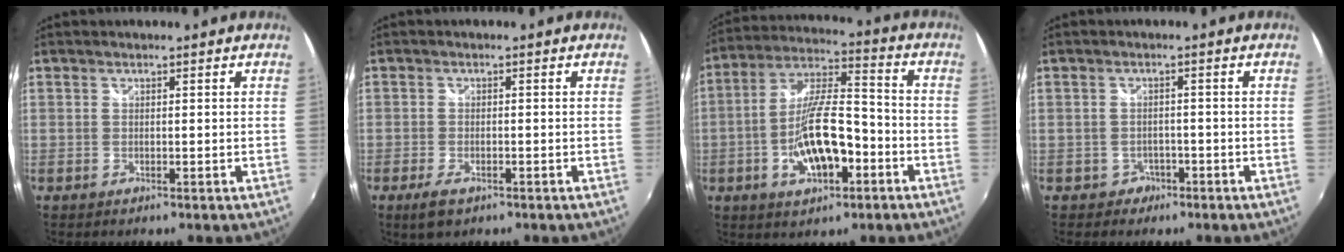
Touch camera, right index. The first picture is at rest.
{"total": 3.9, "force": [-2.4, 1.7, 2.5], "torque": [-0.059, -0.007, -0.043]}
{"total": 14.2, "force": [-5.0, 5.3, 12.2], "torque": [-0.241, 0.008, -0.079]}
{"total": 3.1, "force": [-1.7, 2.5, 0.2], "torque": [-0.010, 0.009, -0.024]}